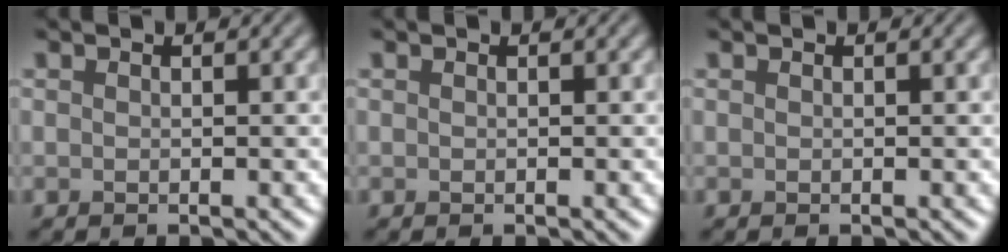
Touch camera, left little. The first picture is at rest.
{"total": 0.0}
{"total": 0.0}